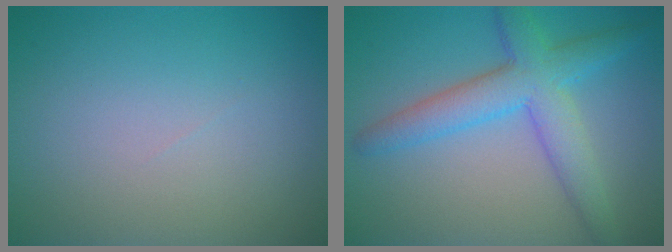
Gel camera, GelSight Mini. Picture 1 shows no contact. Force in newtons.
{"total": 5.4, "press": 5.4, "slide": 0.1}